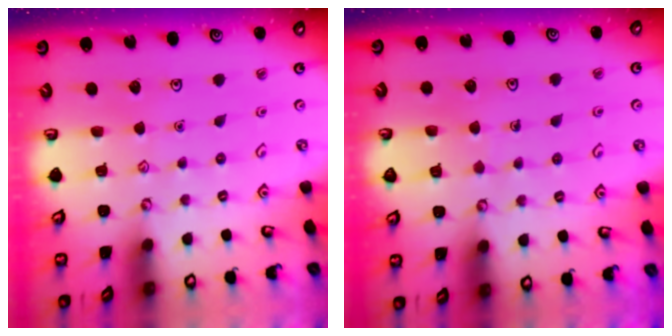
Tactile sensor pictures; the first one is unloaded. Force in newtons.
{"total": 3.0, "press": 3.0, "slide": 0.2}